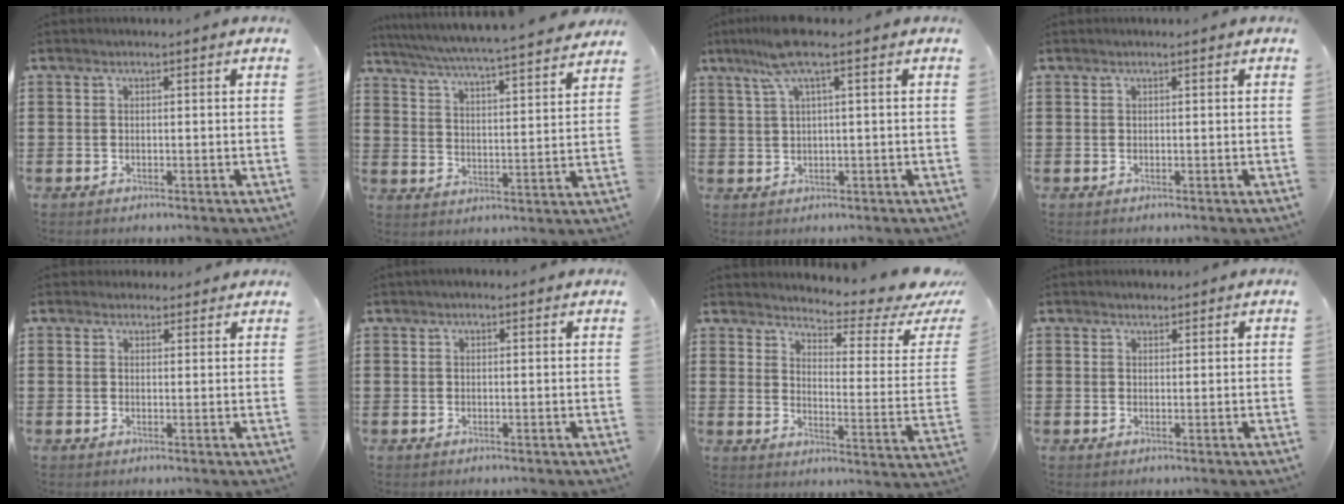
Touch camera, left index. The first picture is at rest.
{"total": 4.8, "force": [4.4, -0.8, 1.8], "torque": [-0.056, -0.040, 0.068]}
{"total": 5.6, "force": [2.6, 0.4, 5.0], "torque": [-0.109, 0.001, 0.044]}
{"total": 0.0}
{"total": 2.1, "force": [1.9, 0.9, 0.1], "torque": [0.001, 0.001, 0.035]}
{"total": 0.8, "force": [0.4, 0.4, 0.5], "torque": [-0.011, 0.005, 0.007]}
{"total": 4.3, "force": [3.7, 0.4, 2.2], "torque": [-0.040, -0.042, 0.053]}
{"total": 1.2, "force": [1.1, 0.5, 0.1], "torque": [-0.004, 0.001, 0.021]}